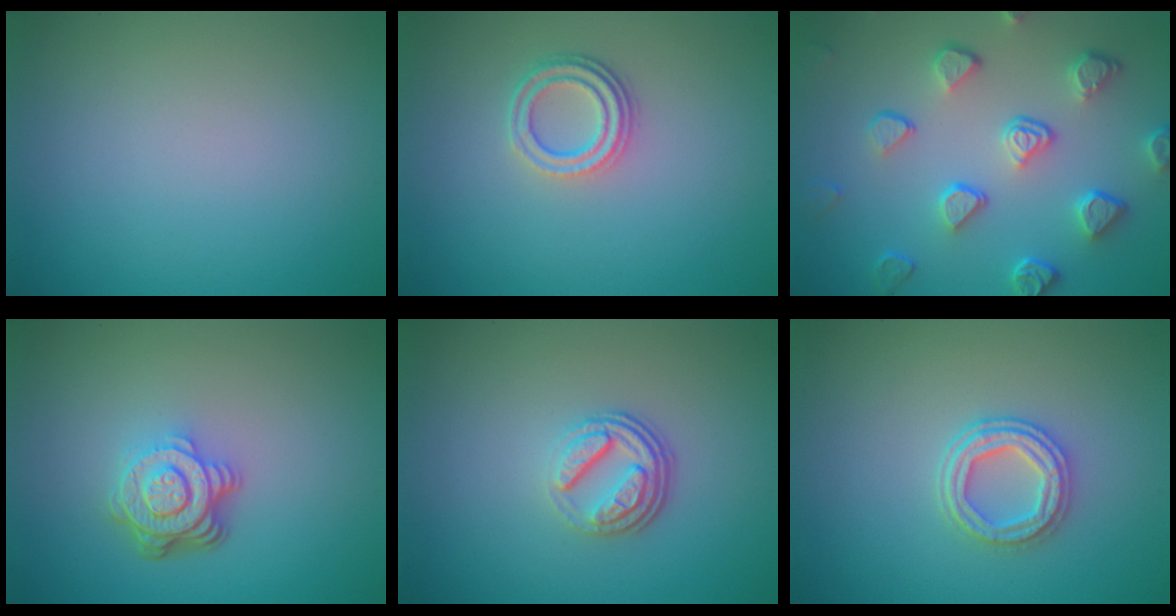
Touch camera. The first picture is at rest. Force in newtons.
{"total": 2.8, "press": 2.3, "slide": 1.6}
{"total": 5.4, "press": 4.2, "slide": 3.4}
{"total": 4.9, "press": 3.4, "slide": 3.5}
{"total": 3.7, "press": 2.6, "slide": 2.6}
{"total": 3.1, "press": 2.8, "slide": 1.3}